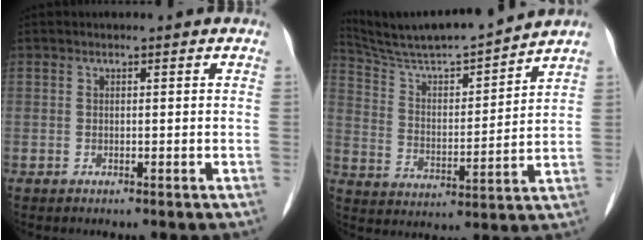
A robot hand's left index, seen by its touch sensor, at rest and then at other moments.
{"total": 15.2, "force": [14.3, -0.1, 5.4], "torque": [-0.105, 0.001, 0.245]}